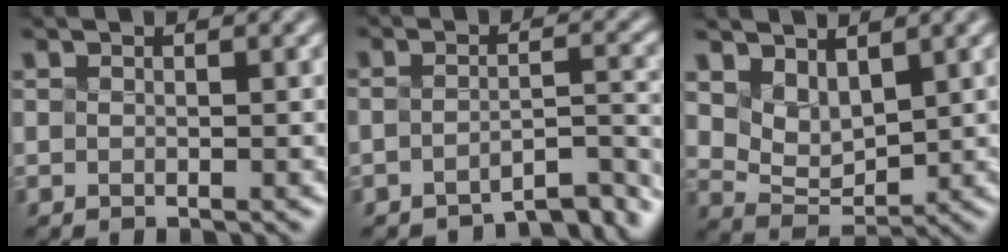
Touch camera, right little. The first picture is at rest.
{"total": 4.8, "force": [-4.8, -0.6, 0.3], "torque": [-0.007, -0.002, -0.040]}
{"total": 1.4, "force": [1.3, 0.6, 0.3], "torque": [-0.039, -0.022, 0.062]}